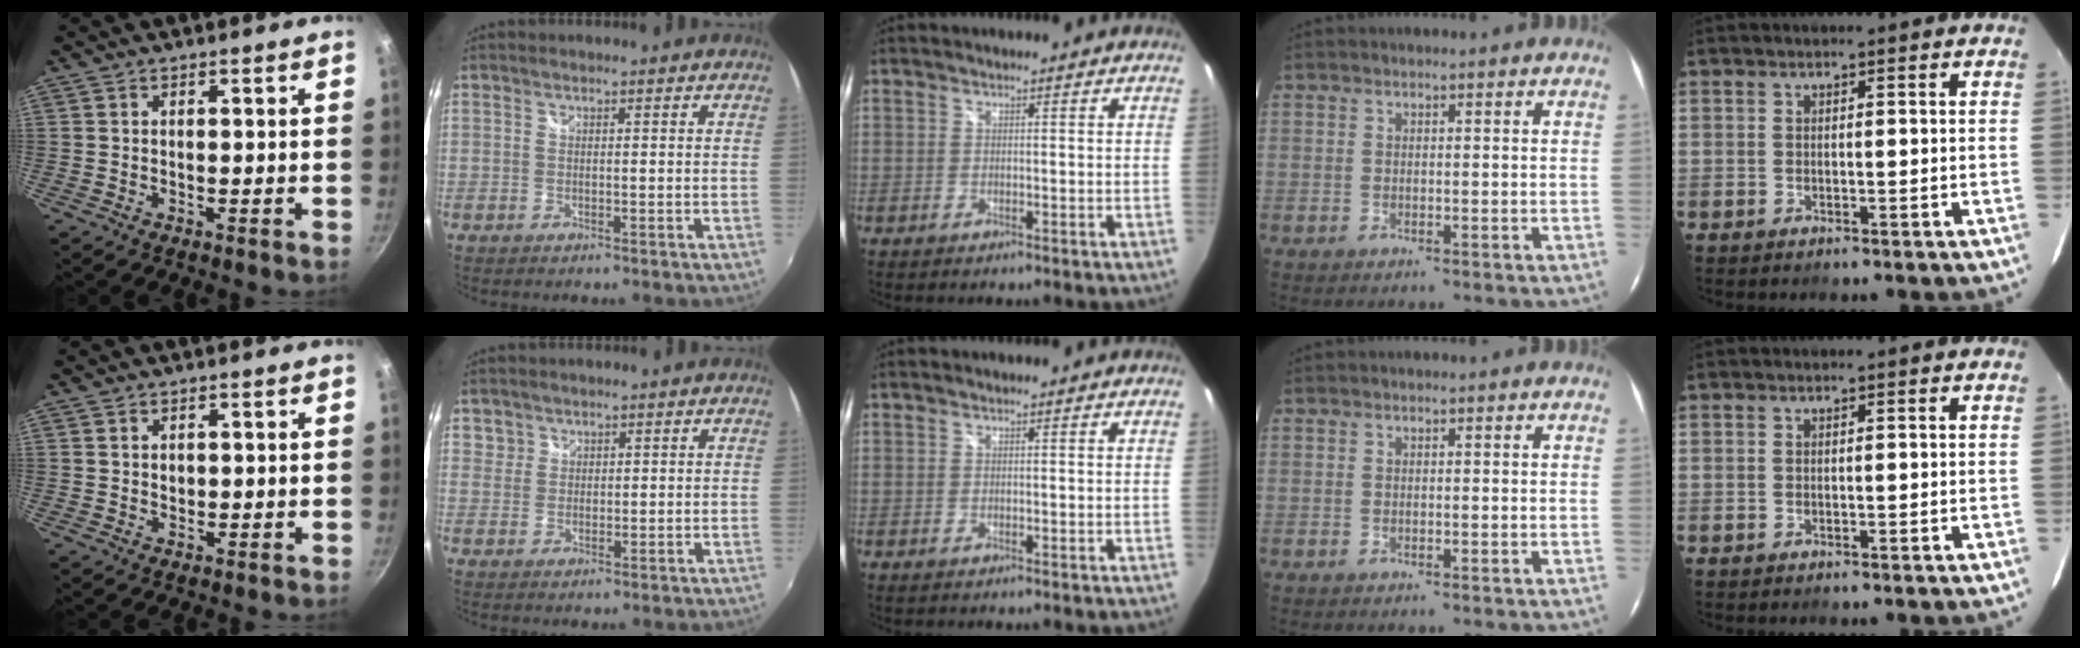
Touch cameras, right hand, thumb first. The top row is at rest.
{"thumb": {"total": 1.5, "force": [0.3, 1.2, 0.8], "torque": [-0.010, 0.001, 0.005]}, "index": {"total": 3.1, "force": [1.5, 2.6, 0.2], "torque": [0.009, 0.008, 0.025]}}